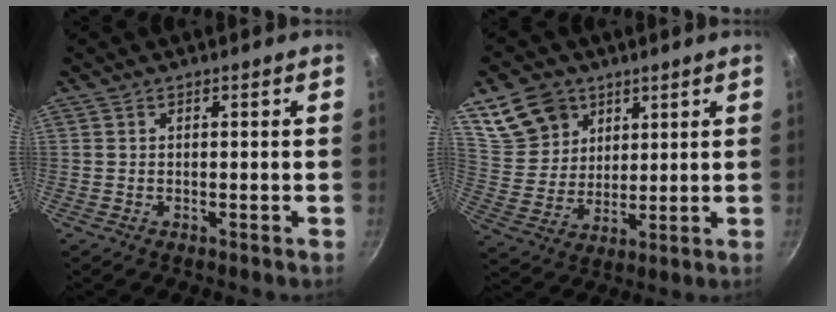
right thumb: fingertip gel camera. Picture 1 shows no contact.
{"total": 11.8, "force": [6.6, 8.9, 4.3], "torque": [-0.050, -0.025, 0.136]}